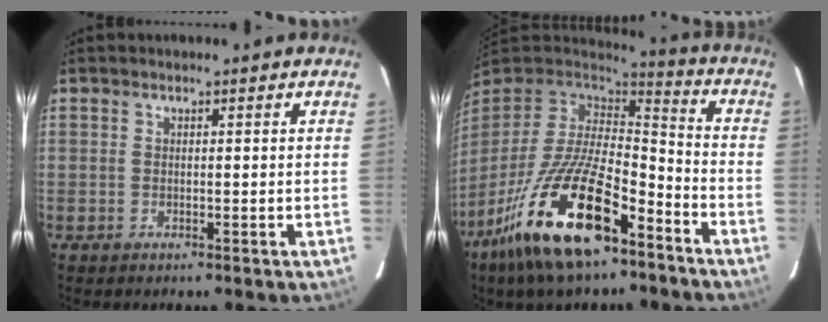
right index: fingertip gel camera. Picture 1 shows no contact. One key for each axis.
{"total": 22.9, "fx": -13.6, "fy": 8.2, "fz": 16.5, "tx": -0.328, "ty": -0.032, "tz": -0.243}